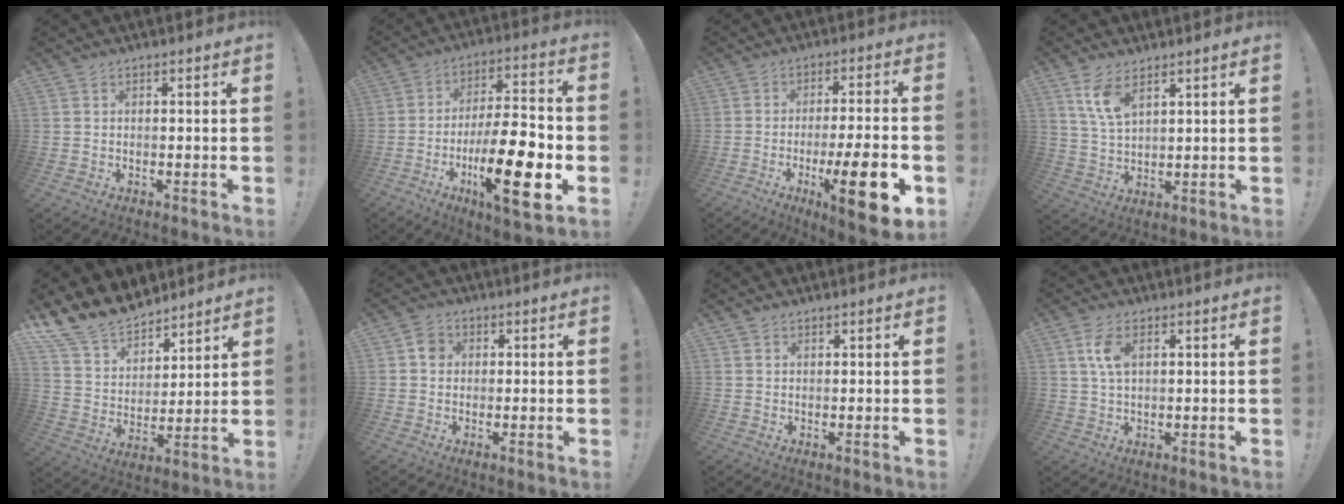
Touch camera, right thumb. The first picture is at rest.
{"total": 21.9, "force": [-6.8, 6.2, 19.9], "torque": [-0.322, 0.025, -0.105]}
{"total": 15.9, "force": [-5.9, 2.5, 14.5], "torque": [-0.200, 0.012, -0.086]}
{"total": 7.8, "force": [4.8, 3.3, 5.1], "torque": [-0.085, -0.024, 0.087]}
{"total": 14.3, "force": [12.5, 6.5, 2.6], "torque": [-0.077, -0.101, 0.237]}
{"total": 4.0, "force": [0.5, 3.6, 1.7], "torque": [-0.014, 0.005, 0.007]}
{"total": 1.0, "force": [0.8, 0.5, 0.2], "torque": [0.000, -0.002, 0.016]}
{"total": 6.0, "force": [1.9, 3.0, 4.8], "torque": [-0.095, 0.000, 0.033]}